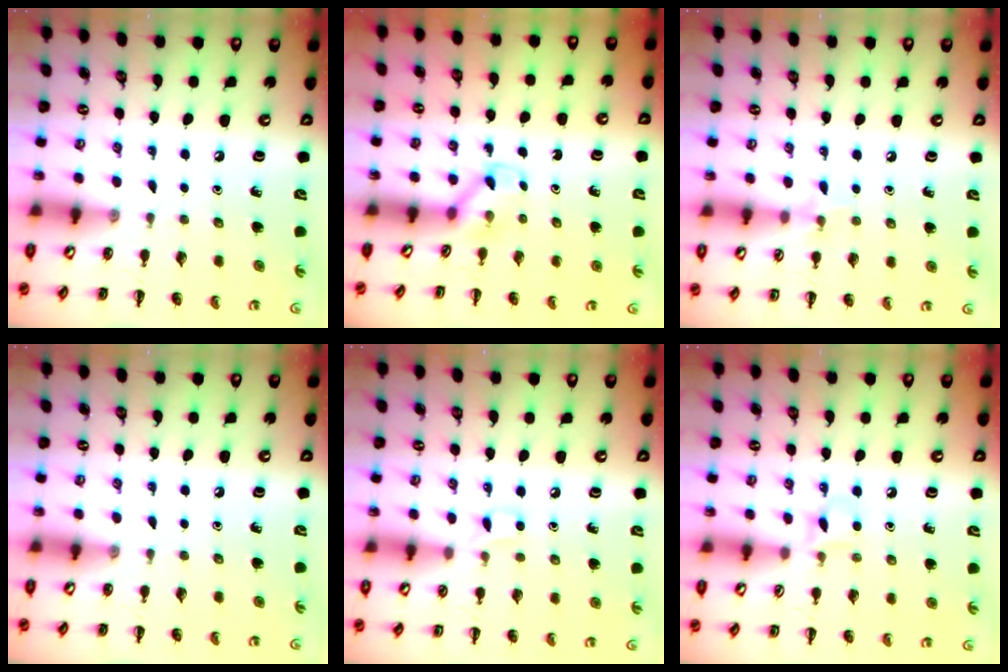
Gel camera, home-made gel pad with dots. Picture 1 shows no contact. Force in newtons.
{"total": 2.6, "press": 2.4, "slide": 0.9}
{"total": 5.4, "press": 5.1, "slide": 1.8}
{"total": 0.0}
{"total": 4.1, "press": 4.0, "slide": 1.0}
{"total": 4.4, "press": 4.0, "slide": 1.7}